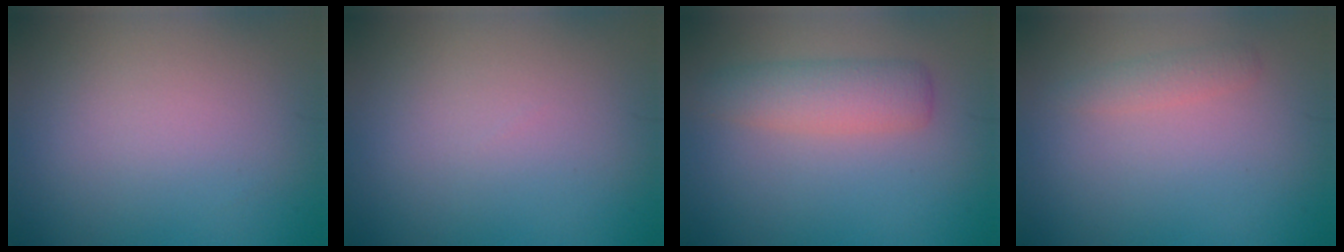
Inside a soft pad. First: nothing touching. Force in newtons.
{"total": 0.0}
{"total": 3.4, "press": 3.4, "slide": 0.1}
{"total": 1.3, "press": 1.3, "slide": 0.0}